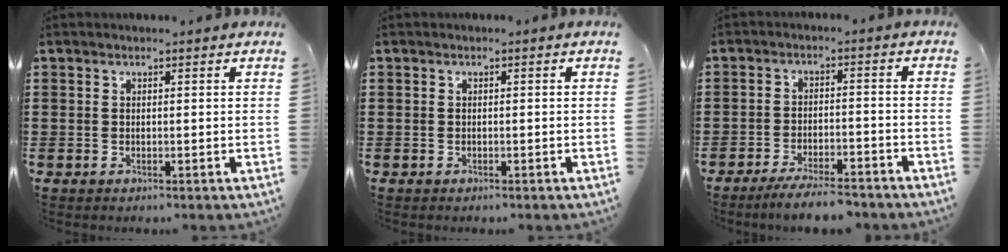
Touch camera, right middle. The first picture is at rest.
{"total": 0.0}
{"total": 5.0, "force": [-4.6, 0.4, 2.0], "torque": [-0.039, -0.004, -0.089]}